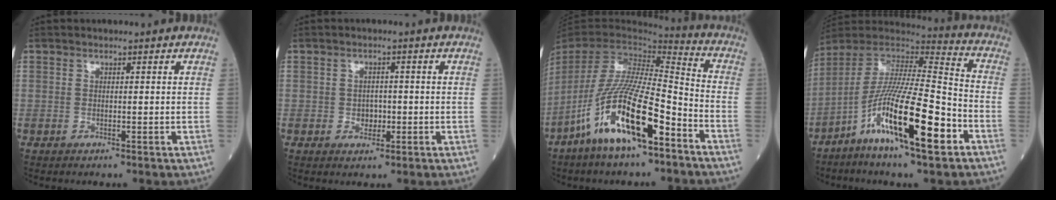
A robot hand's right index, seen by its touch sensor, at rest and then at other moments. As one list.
[{"total": 2.1, "force": [-0.5, 1.7, 1.2], "torque": [-0.014, 0.005, -0.003]}, {"total": 17.6, "force": [-10.1, 3.1, 14.0], "torque": [-0.296, -0.027, -0.188]}, {"total": 17.8, "force": [-8.1, 1.9, 15.7], "torque": [-0.297, -0.018, -0.147]}]